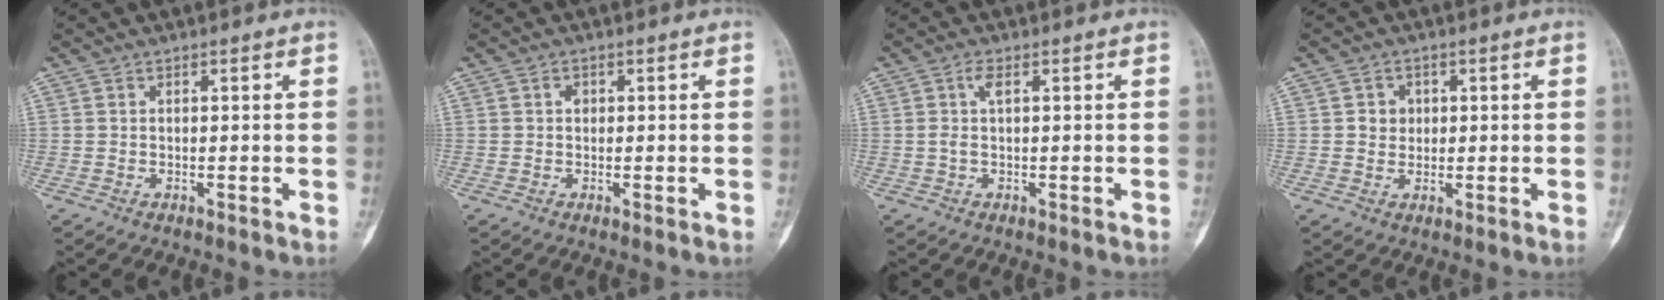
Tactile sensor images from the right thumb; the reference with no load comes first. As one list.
[{"total": 1.1, "force": [0.3, 0.9, 0.5], "torque": [-0.001, 0.003, 0.002]}, {"total": 2.3, "force": [0.6, 0.7, 2.1], "torque": [-0.051, 0.010, 0.012]}, {"total": 3.1, "force": [0.6, 2.8, 1.1], "torque": [0.003, 0.003, 0.006]}]